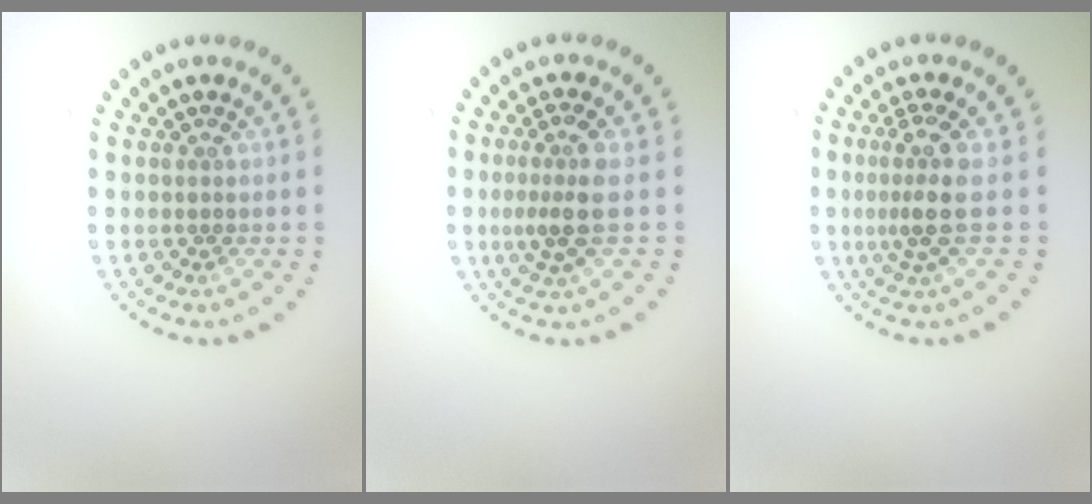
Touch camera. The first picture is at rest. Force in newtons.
{"total": 3.1, "press": 2.7, "slide": 1.6}
{"total": 3.0, "press": 2.2, "slide": 2.1}